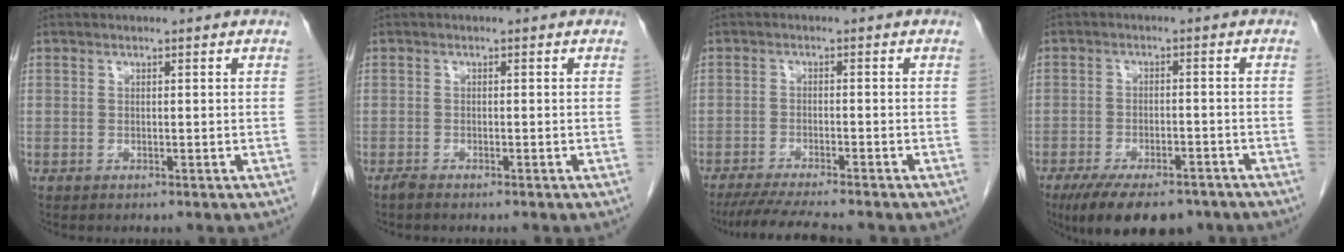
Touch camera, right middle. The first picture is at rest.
{"total": 0.9, "force": [-0.9, 0.0, 0.4], "torque": [-0.015, -0.002, -0.017]}
{"total": 8.1, "force": [-7.2, -0.1, 3.8], "torque": [-0.059, -0.024, -0.116]}
{"total": 12.1, "force": [-9.0, 4.6, 6.5], "torque": [-0.105, -0.009, -0.136]}